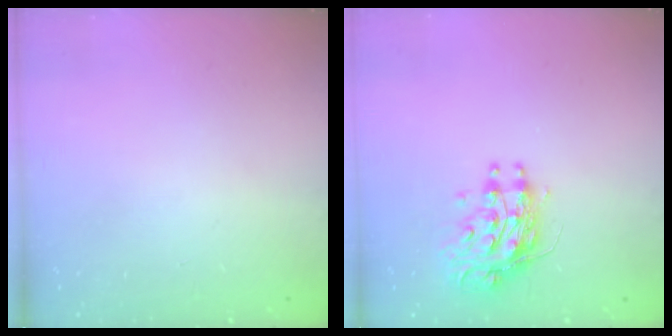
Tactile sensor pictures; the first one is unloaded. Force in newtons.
{"total": 10.3, "press": 10.3, "slide": 1.0}